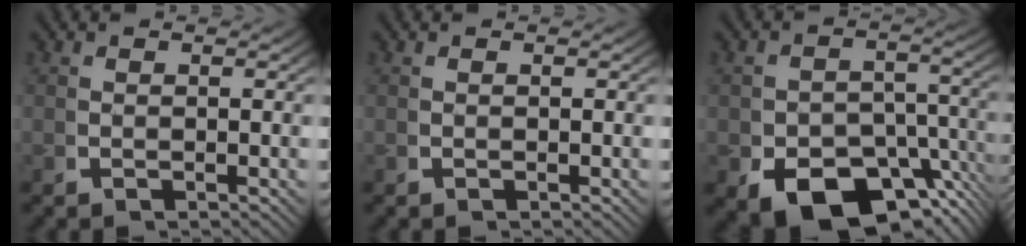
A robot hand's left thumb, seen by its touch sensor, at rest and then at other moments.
{"total": 0.0}
{"total": 10.5, "force": [-5.2, 6.9, 6.0], "torque": [-0.107, -0.044, -0.062]}